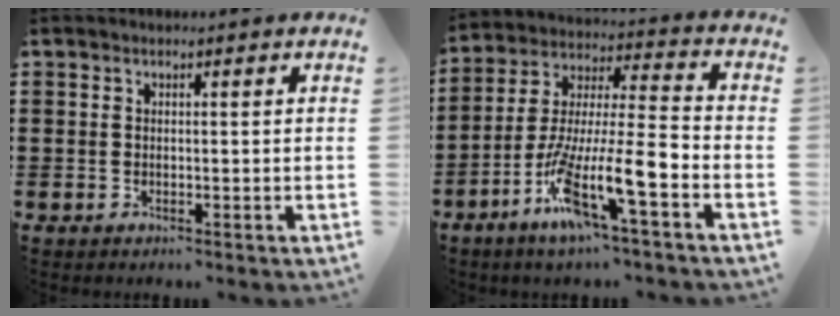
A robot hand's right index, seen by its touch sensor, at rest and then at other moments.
{"total": 14.0, "force": [-7.7, 2.0, 11.5], "torque": [-0.224, -0.009, -0.144]}